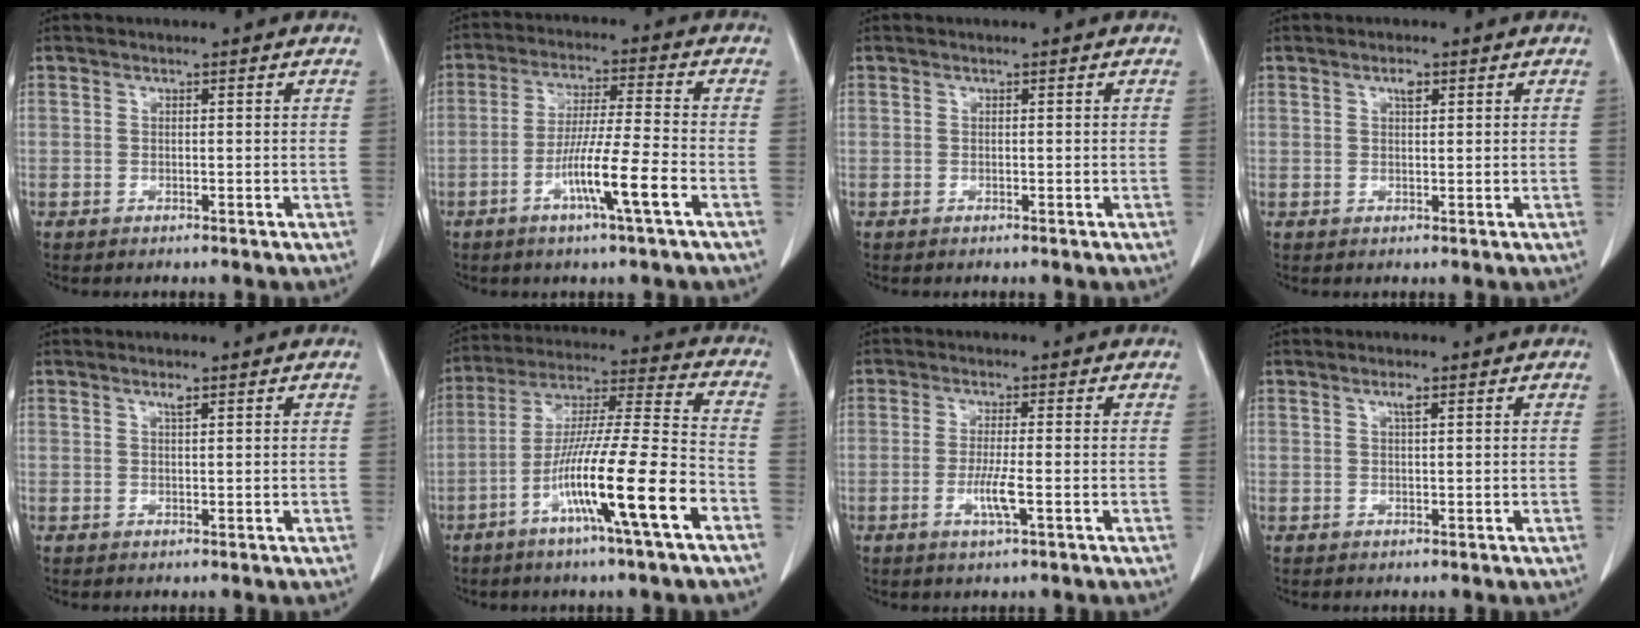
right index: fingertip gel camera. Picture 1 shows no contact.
{"total": 9.3, "force": [-4.0, -0.7, 8.4], "torque": [-0.156, -0.008, -0.077]}
{"total": 0.0}
{"total": 1.6, "force": [0.8, 0.6, 1.2], "torque": [-0.021, 0.000, 0.012]}
{"total": 0.9, "force": [0.6, 0.0, 0.7], "torque": [-0.015, -0.001, 0.012]}
{"total": 16.9, "force": [-7.5, -0.4, 15.2], "torque": [-0.278, -0.010, -0.134]}
{"total": 3.9, "force": [-1.3, 0.0, 3.7], "torque": [-0.074, -0.008, -0.024]}
{"total": 1.2, "force": [0.6, 0.1, 1.0], "torque": [-0.020, -0.001, 0.011]}